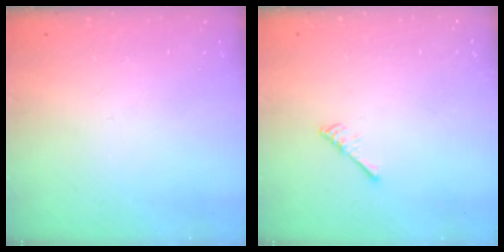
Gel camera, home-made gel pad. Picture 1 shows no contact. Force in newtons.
{"total": 2.5, "press": 2.5, "slide": 0.4}